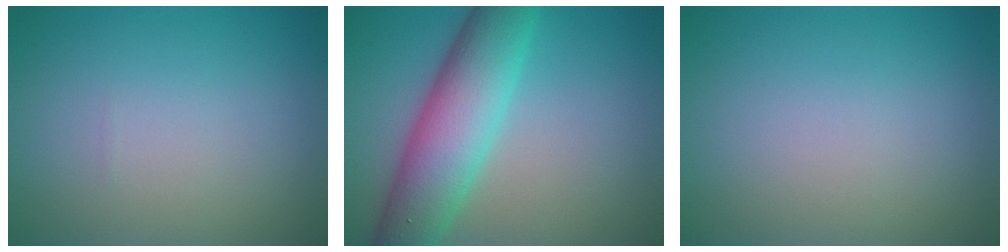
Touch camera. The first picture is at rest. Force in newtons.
{"total": 8.2, "press": 8.2, "slide": 0.2}
{"total": 0.0}